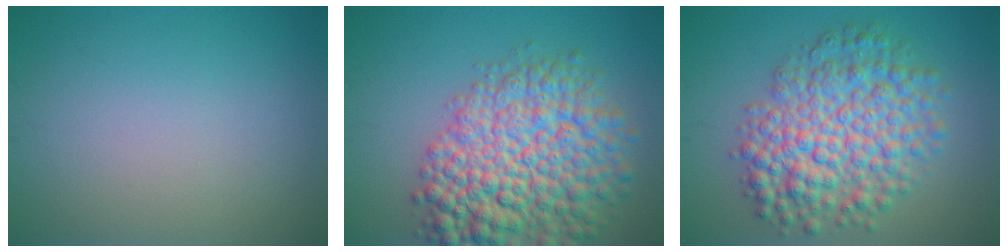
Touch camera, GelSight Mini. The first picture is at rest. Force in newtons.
{"total": 10.8, "press": 10.8, "slide": 0.4}
{"total": 8.5, "press": 8.5, "slide": 0.2}